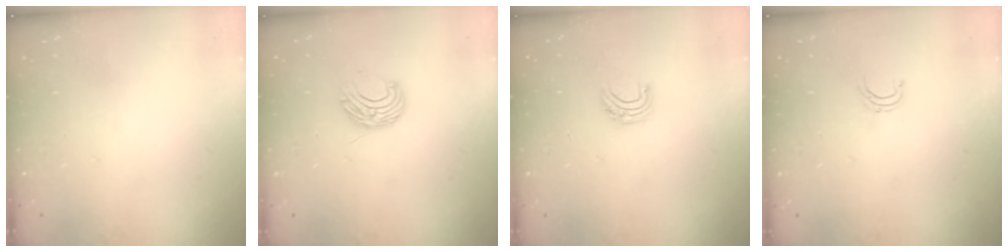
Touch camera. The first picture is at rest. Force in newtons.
{"total": 8.0, "press": 7.9, "slide": 0.6}
{"total": 5.8, "press": 5.8, "slide": 0.6}
{"total": 3.8, "press": 3.8, "slide": 0.2}